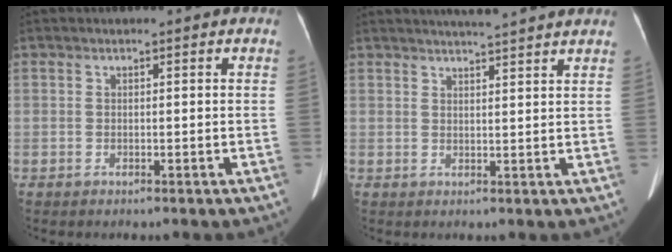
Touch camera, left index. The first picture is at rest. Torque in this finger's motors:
{"motor_torque": [0.59, -0.98, 0.04, 0.07]}